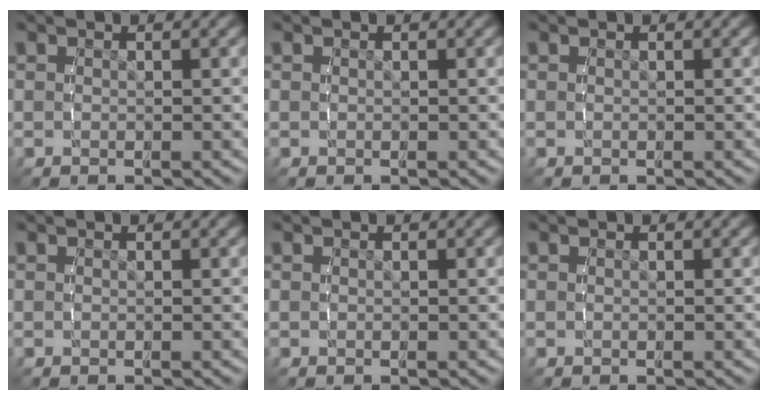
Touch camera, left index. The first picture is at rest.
{"total": 0.0}
{"total": 0.0}
{"total": 0.0}
{"total": 0.0}
{"total": 0.0}